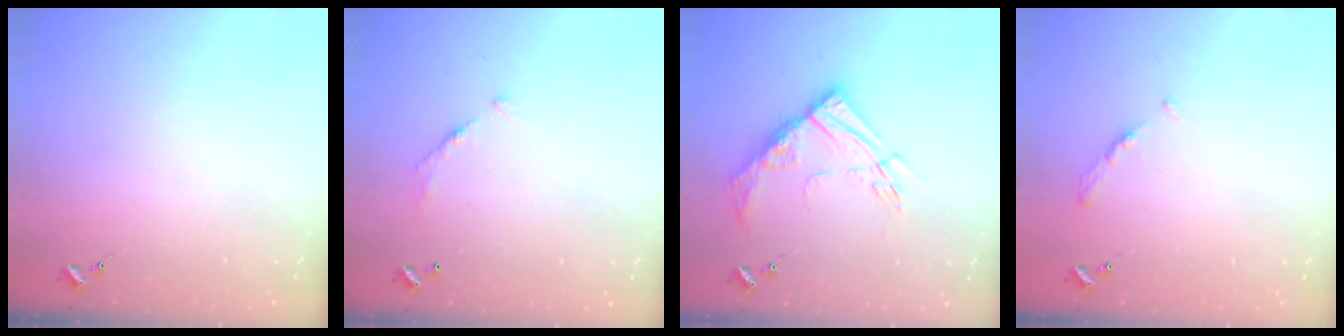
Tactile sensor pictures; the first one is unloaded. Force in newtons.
{"total": 6.5, "press": 6.5, "slide": 0.4}
{"total": 15.4, "press": 15.3, "slide": 1.6}
{"total": 3.7, "press": 3.6, "slide": 0.4}